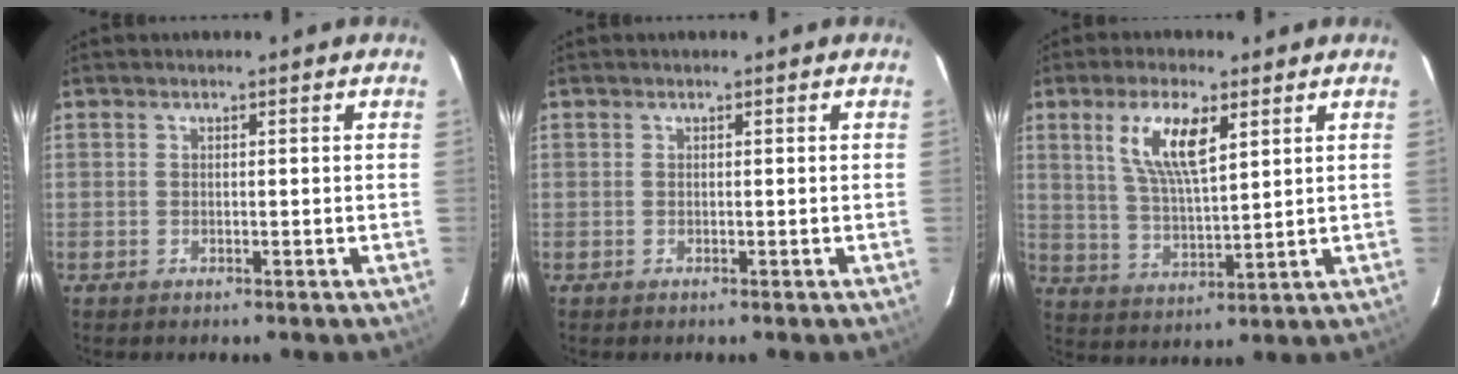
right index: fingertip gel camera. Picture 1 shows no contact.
{"total": 0.0}
{"total": 9.7, "force": [4.3, 3.1, 8.0], "torque": [-0.152, 0.004, 0.087]}